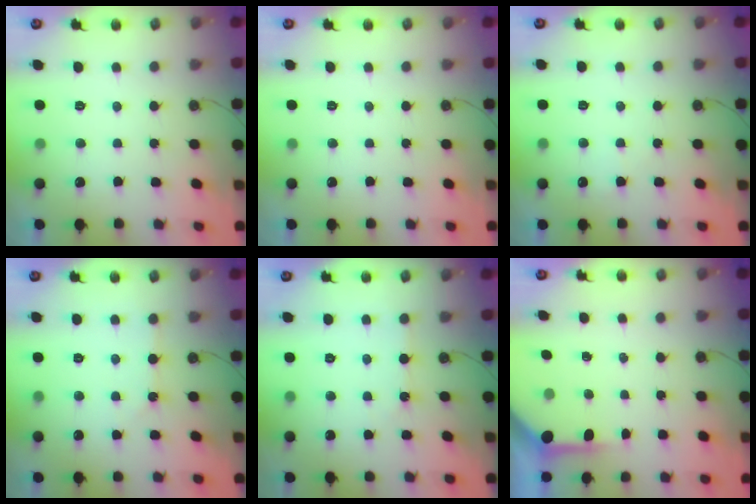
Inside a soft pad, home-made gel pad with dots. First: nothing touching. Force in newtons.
{"total": 0.0}
{"total": 3.0, "press": 3.0, "slide": 0.4}
{"total": 2.0, "press": 2.0, "slide": 0.4}
{"total": 2.2, "press": 2.2, "slide": 0.3}
{"total": 3.9, "press": 3.8, "slide": 0.3}